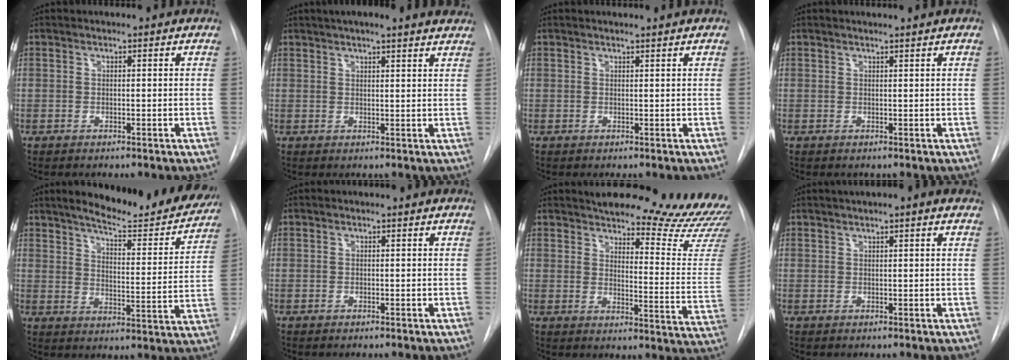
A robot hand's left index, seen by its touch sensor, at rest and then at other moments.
{"total": 13.0, "force": [11.2, 1.9, 6.4], "torque": [-0.093, 0.030, 0.133]}
{"total": 1.5, "force": [1.4, -0.3, 0.5], "torque": [-0.005, 0.003, 0.020]}
{"total": 1.3, "force": [1.1, -0.3, 0.6], "torque": [-0.005, 0.004, 0.020]}
{"total": 18.2, "force": [16.5, 2.6, 7.4], "torque": [-0.098, -0.047, 0.209]}
{"total": 0.0}
{"total": 24.3, "force": [22.4, 3.6, 8.6], "torque": [-0.104, -0.129, 0.250]}
{"total": 4.4, "force": [3.1, 0.4, 3.1], "torque": [-0.047, 0.028, 0.043]}